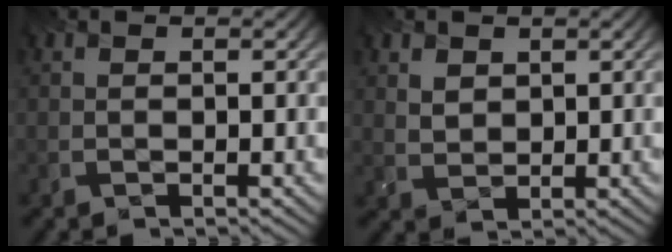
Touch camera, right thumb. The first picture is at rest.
{"total": 2.5, "force": [1.4, 1.8, 1.0], "torque": [-0.032, -0.005, 0.029]}